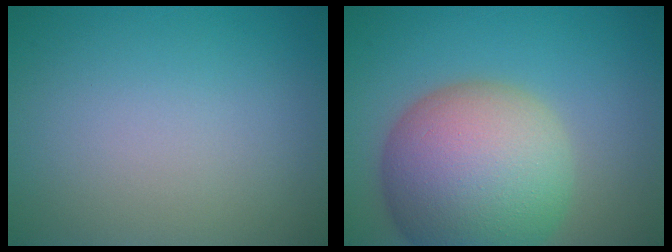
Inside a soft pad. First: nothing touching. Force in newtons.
{"total": 13.1, "press": 13.1, "slide": 0.8}